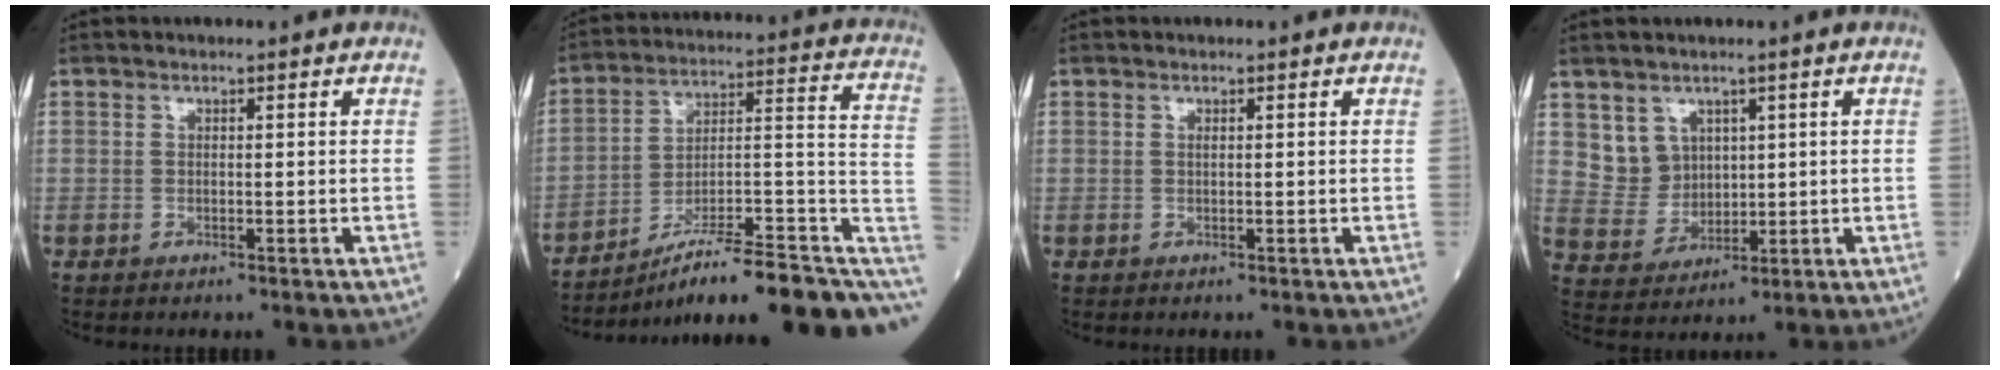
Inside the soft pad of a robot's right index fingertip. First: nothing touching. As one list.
[{"total": 21.8, "force": [-13.3, 3.7, 16.8], "torque": [-0.168, 0.037, -0.199]}, {"total": 0.0}, {"total": 5.4, "force": [2.5, 4.8, 0.7], "torque": [-0.019, 0.012, 0.059]}]